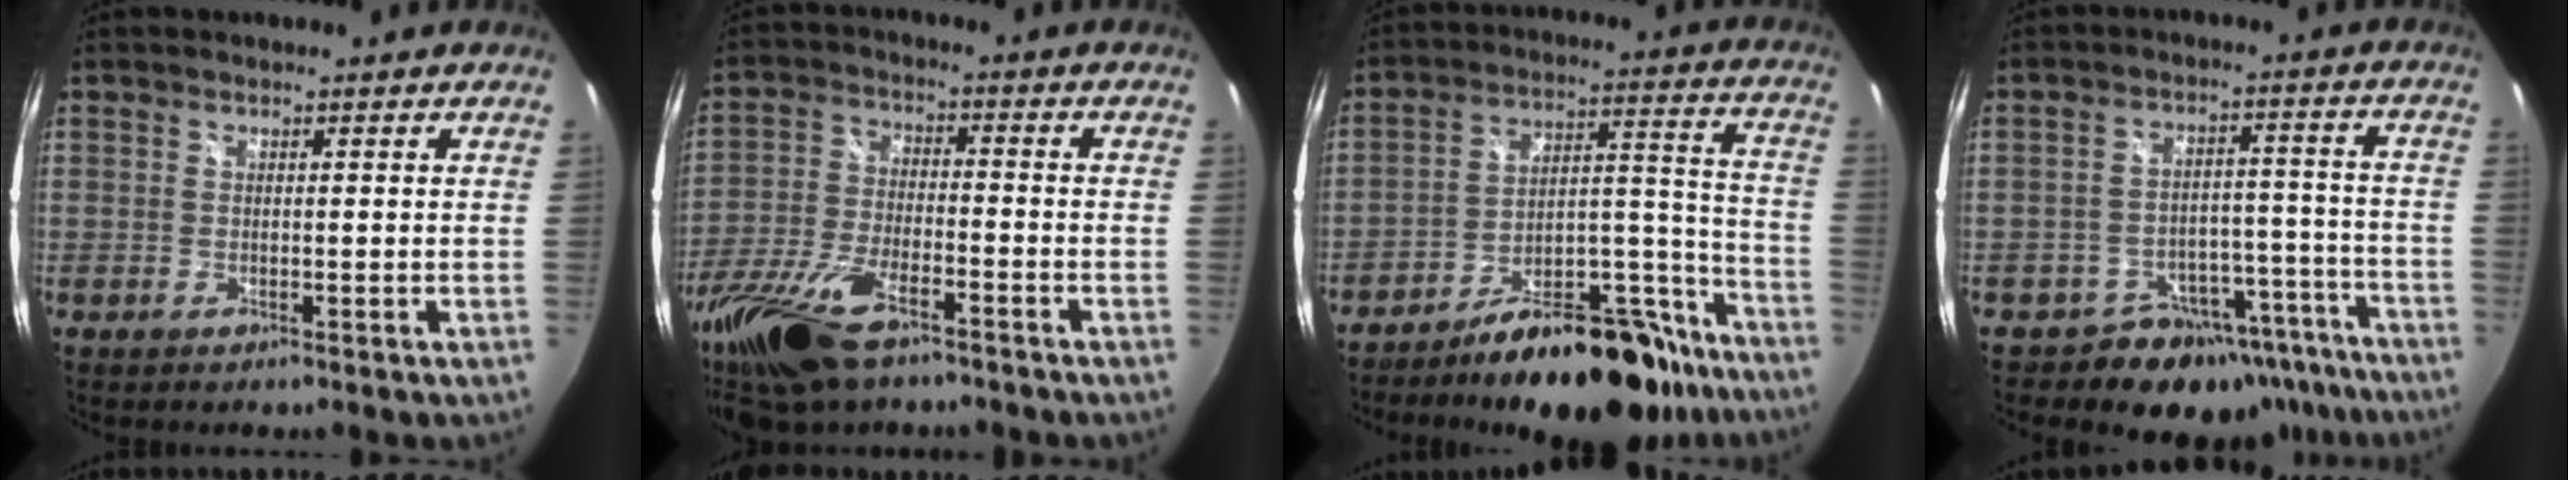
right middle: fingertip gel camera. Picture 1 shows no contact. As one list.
[{"total": 17.3, "force": [-11.9, 6.8, 10.5], "torque": [-0.244, -0.038, -0.227]}, {"total": 21.2, "force": [-16.5, 7.9, 10.7], "torque": [-0.134, 0.041, -0.227]}, {"total": 14.4, "force": [-11.3, 8.4, 2.7], "torque": [-0.041, 0.053, -0.136]}]